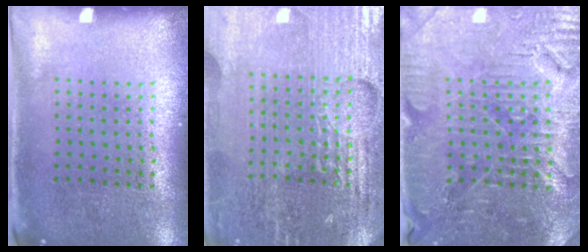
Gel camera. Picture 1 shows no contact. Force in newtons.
{"total": 4.9, "press": 4.6, "slide": 1.8}
{"total": 4.0, "press": 3.9, "slide": 0.8}